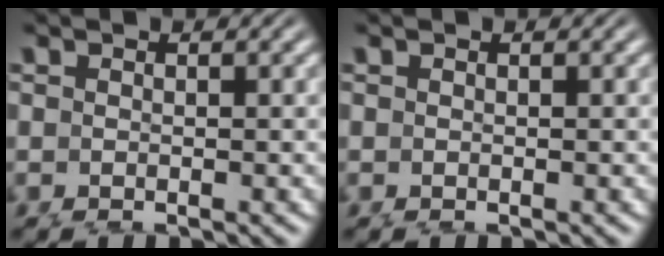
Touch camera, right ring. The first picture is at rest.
{"total": 0.0}